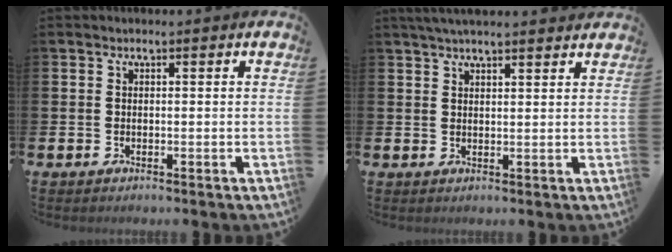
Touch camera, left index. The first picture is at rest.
{"total": 3.2, "force": [3.0, 0.1, 1.1], "torque": [-0.027, -0.004, 0.056]}